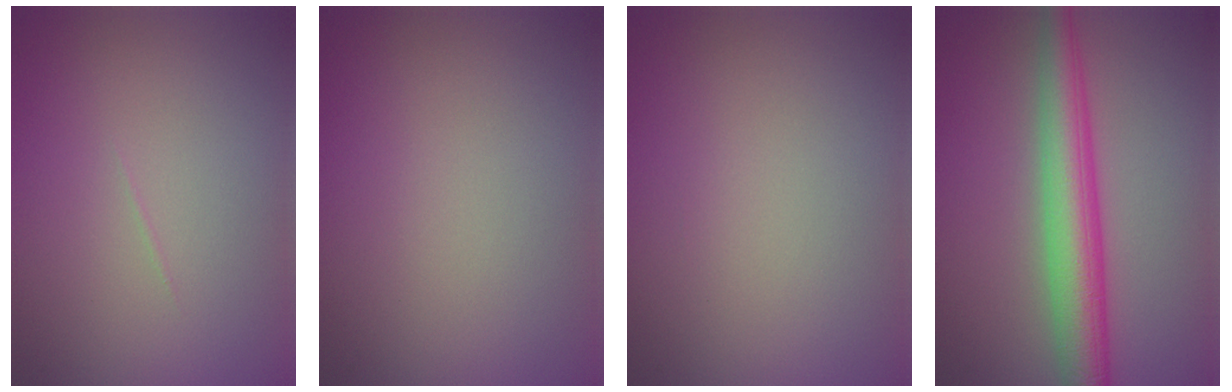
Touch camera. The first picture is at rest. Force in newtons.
{"total": 0.0}
{"total": 0.0}
{"total": 5.6, "press": 5.6, "slide": 0.1}